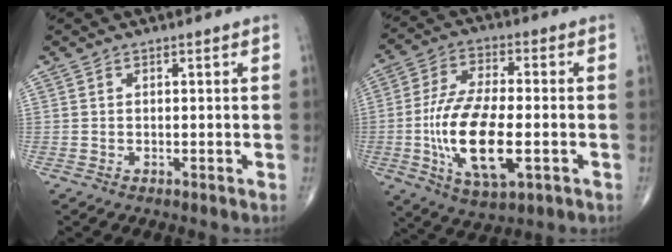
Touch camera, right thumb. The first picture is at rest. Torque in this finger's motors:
{"motor_torque": [2.89, 2.12, 2.20, -0.57, 0.73]}